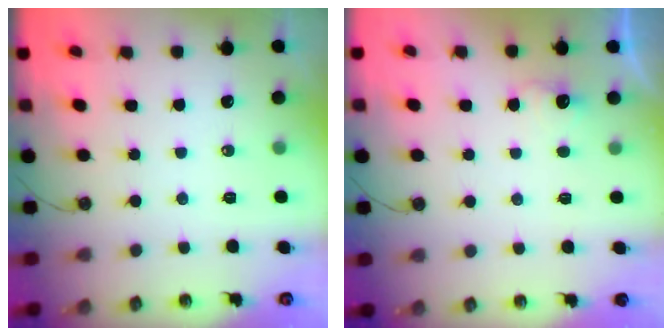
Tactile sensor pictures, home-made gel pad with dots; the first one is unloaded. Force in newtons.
{"total": 2.9, "press": 2.8, "slide": 0.9}